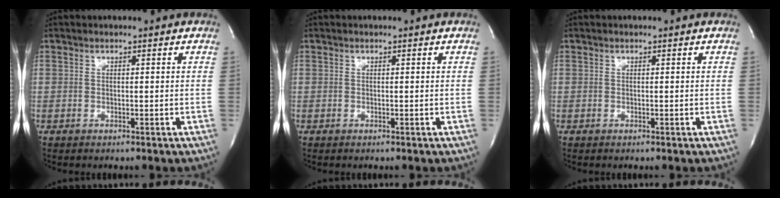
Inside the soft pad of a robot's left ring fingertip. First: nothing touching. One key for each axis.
{"total": 0.0}
{"total": 0.0}